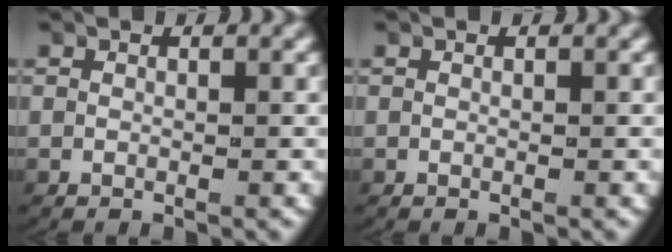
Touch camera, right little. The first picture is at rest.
{"total": 0.0}